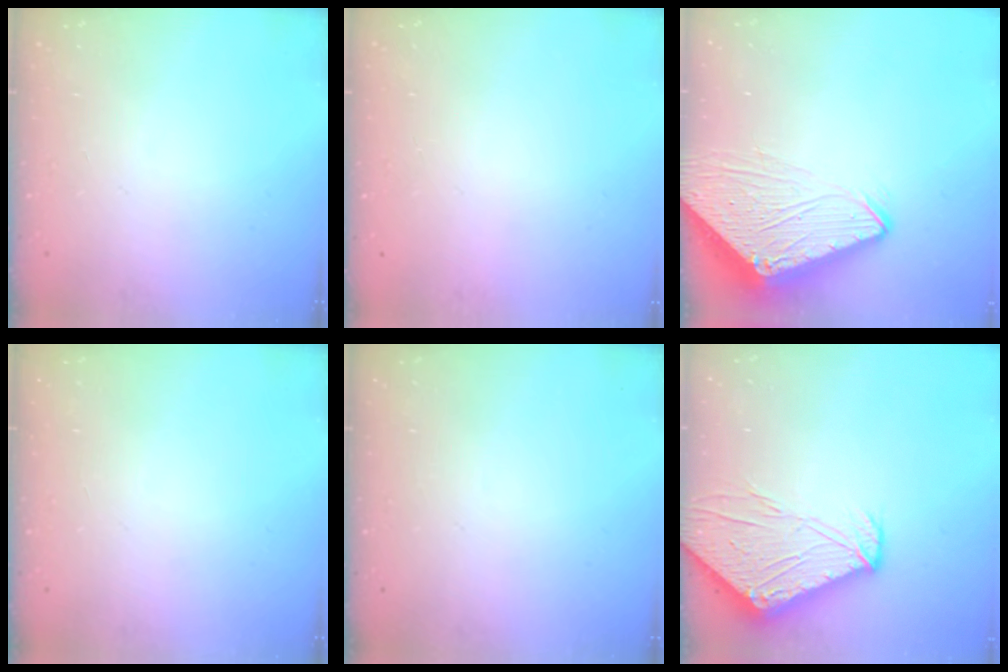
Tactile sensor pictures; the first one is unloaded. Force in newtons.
{"total": 0.0}
{"total": 8.0, "press": 8.0, "slide": 0.7}
{"total": 0.0}
{"total": 0.0}
{"total": 12.8, "press": 12.7, "slide": 1.6}